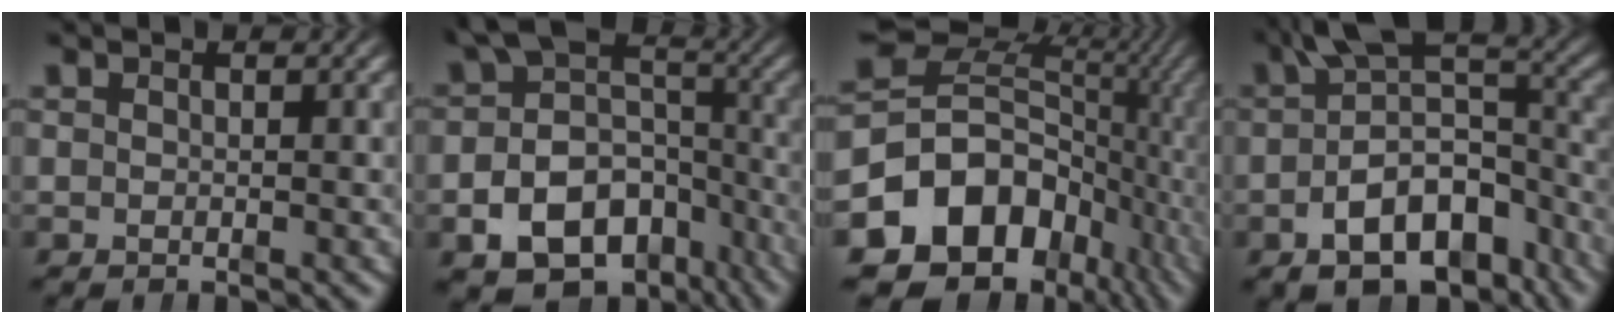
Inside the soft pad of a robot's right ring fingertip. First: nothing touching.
{"total": 13.4, "force": [-5.9, 10.4, 6.0], "torque": [-0.107, -0.042, -0.089]}
{"total": 23.9, "force": [-4.7, 19.2, 13.4], "torque": [-0.254, -0.047, -0.077]}
{"total": 10.0, "force": [-3.8, 6.1, 7.0], "torque": [-0.115, -0.026, -0.050]}